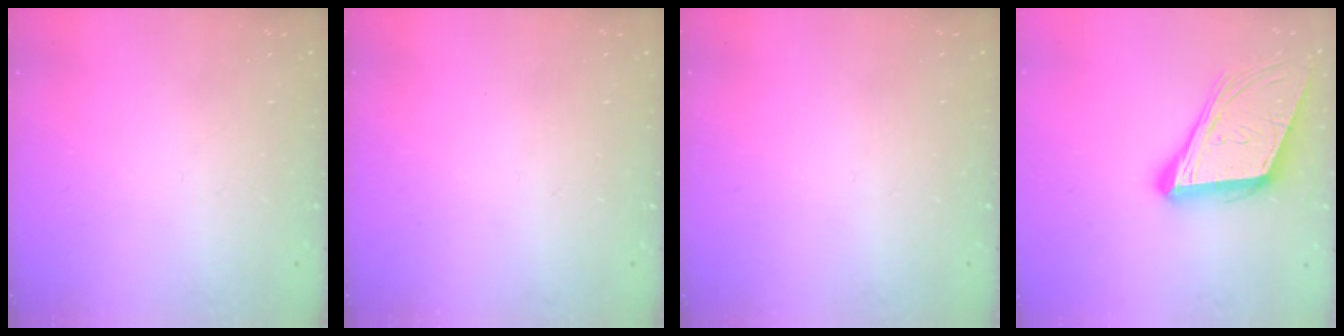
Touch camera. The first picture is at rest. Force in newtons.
{"total": 0.0}
{"total": 0.0}
{"total": 14.7, "press": 14.2, "slide": 3.9}